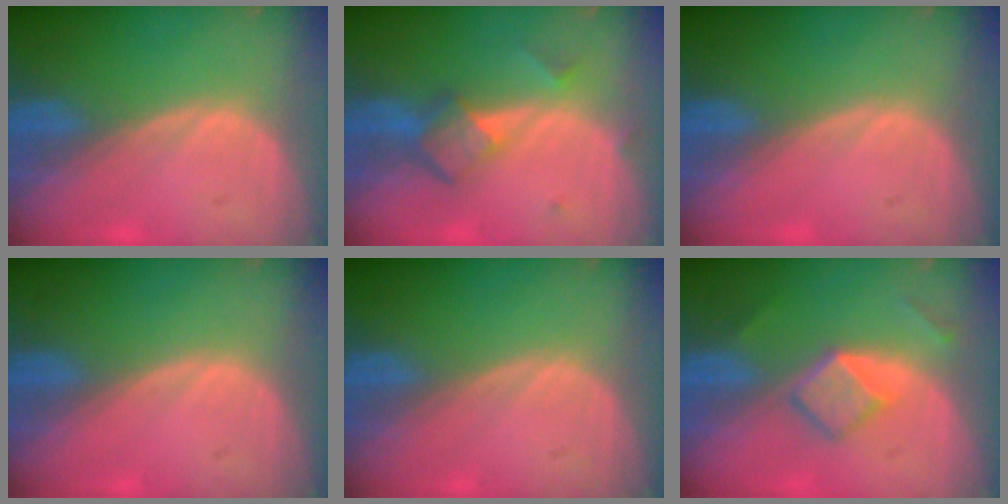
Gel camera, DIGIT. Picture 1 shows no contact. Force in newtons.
{"total": 5.9, "press": 5.0, "slide": 3.2}
{"total": 0.0}
{"total": 0.0}
{"total": 0.0}
{"total": 5.1, "press": 4.5, "slide": 2.3}